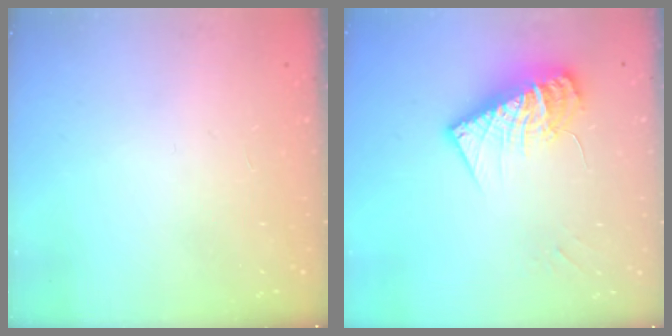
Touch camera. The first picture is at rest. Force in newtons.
{"total": 15.1, "press": 15.0, "slide": 1.4}